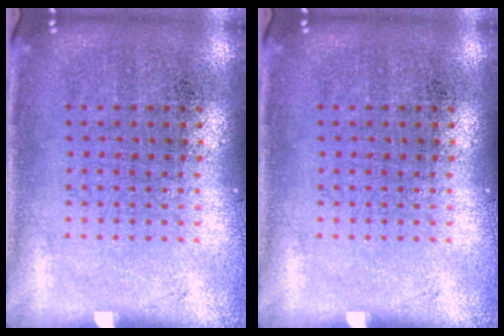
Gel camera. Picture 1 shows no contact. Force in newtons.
{"total": 0.0}